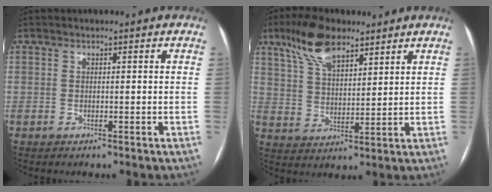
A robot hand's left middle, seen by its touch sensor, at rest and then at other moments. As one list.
[{"total": 9.9, "force": [6.8, 3.7, 6.2], "torque": [-0.125, 0.020, 0.129]}]